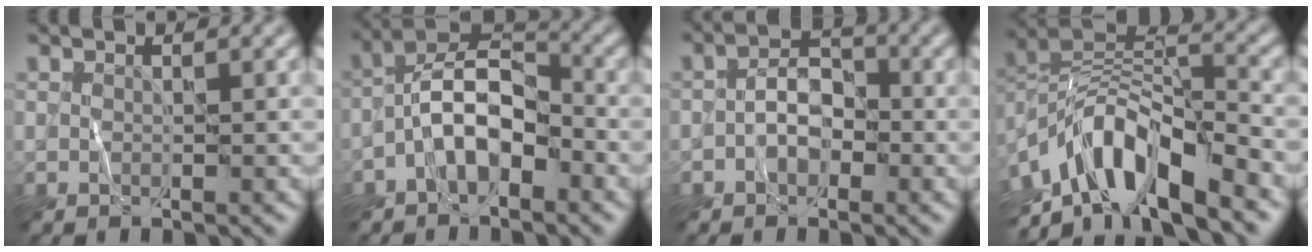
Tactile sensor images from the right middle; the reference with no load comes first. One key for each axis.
{"total": 5.7, "fx": -2.5, "fy": 2.6, "fz": 4.3, "tx": -0.076, "ty": 0.018, "tz": -0.056}
{"total": 2.6, "fx": -0.9, "fy": 1.6, "fz": 1.8, "tx": -0.027, "ty": 0.010, "tz": -0.022}
{"total": 9.7, "fx": -6.1, "fy": 3.3, "fz": 6.7, "tx": -0.105, "ty": 0.007, "tz": -0.125}